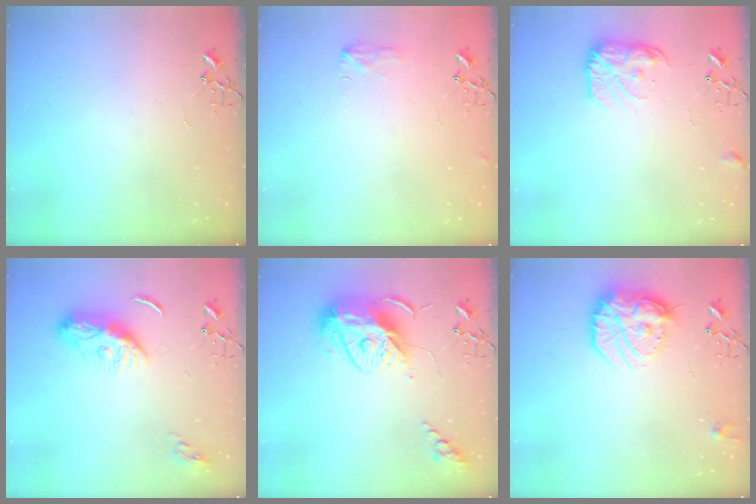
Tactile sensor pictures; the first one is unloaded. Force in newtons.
{"total": 6.9, "press": 6.9, "slide": 0.3}
{"total": 12.4, "press": 12.4, "slide": 0.7}
{"total": 11.0, "press": 11.0, "slide": 0.2}
{"total": 13.9, "press": 13.8, "slide": 1.3}
{"total": 20.0, "press": 19.9, "slide": 1.6}